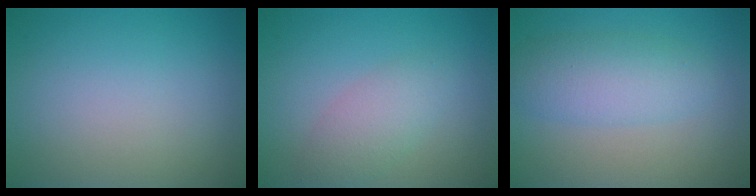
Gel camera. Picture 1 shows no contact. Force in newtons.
{"total": 2.8, "press": 2.8, "slide": 0.1}
{"total": 4.1, "press": 4.1, "slide": 0.0}